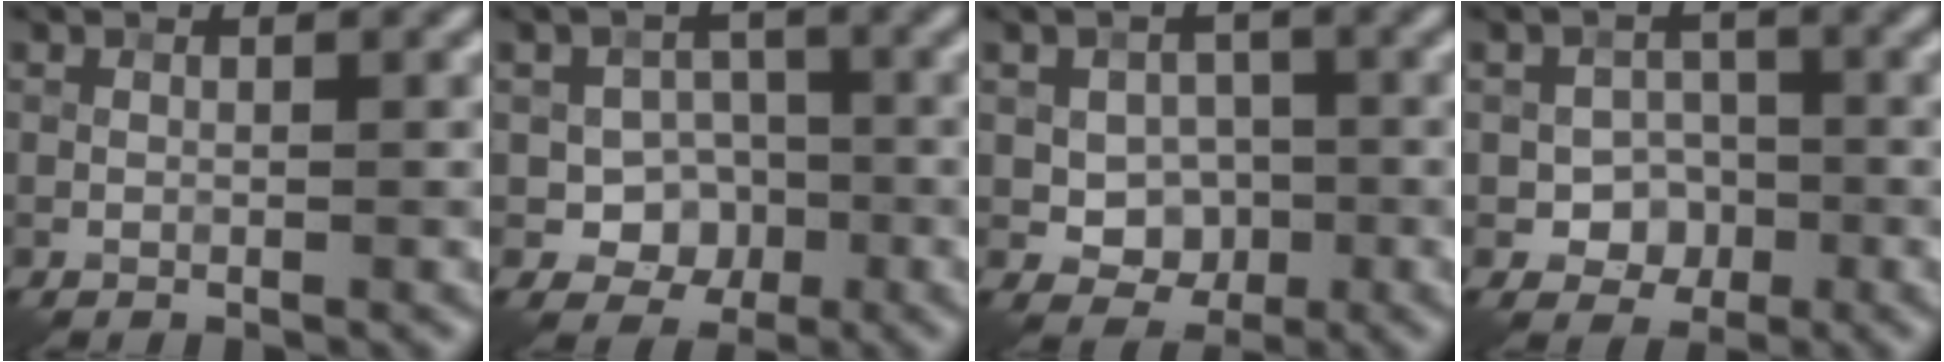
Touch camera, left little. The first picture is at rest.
{"total": 4.3, "force": [-1.1, 3.6, 2.0], "torque": [-0.006, 0.001, -0.030]}
{"total": 4.1, "force": [-0.6, 3.3, 2.2], "torque": [-0.024, -0.001, -0.013]}
{"total": 3.4, "force": [-1.1, 2.8, 1.5], "torque": [-0.010, 0.001, -0.021]}